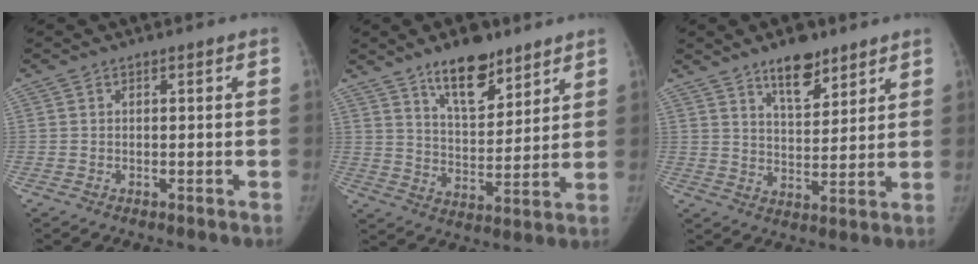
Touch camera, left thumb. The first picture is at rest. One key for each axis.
{"total": 11.6, "fx": 8.2, "fy": 4.8, "fz": 6.6, "tx": -0.076, "ty": -0.059, "tz": 0.141}
{"total": 8.8, "fx": 6.2, "fy": 3.8, "fz": 5.0, "tx": -0.048, "ty": -0.042, "tz": 0.102}